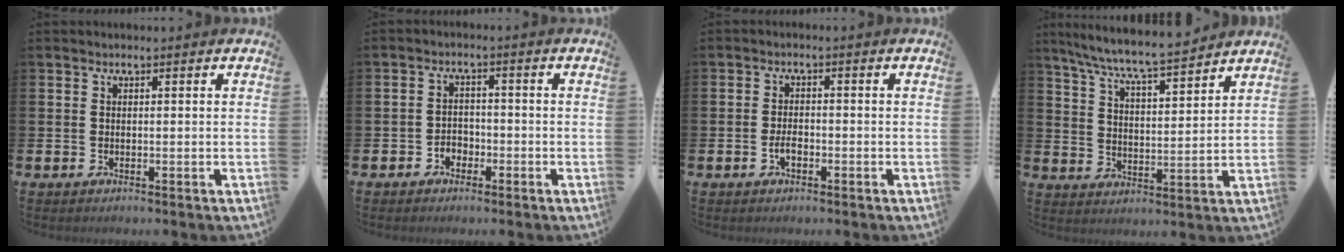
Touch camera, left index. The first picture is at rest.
{"total": 2.2, "force": [-1.6, 1.5, 0.4], "torque": [-0.012, 0.005, -0.035]}
{"total": 2.2, "force": [-0.6, 1.2, 1.7], "torque": [-0.024, 0.000, -0.014]}
{"total": 7.7, "force": [7.3, 0.1, 2.3], "torque": [-0.070, -0.051, 0.127]}